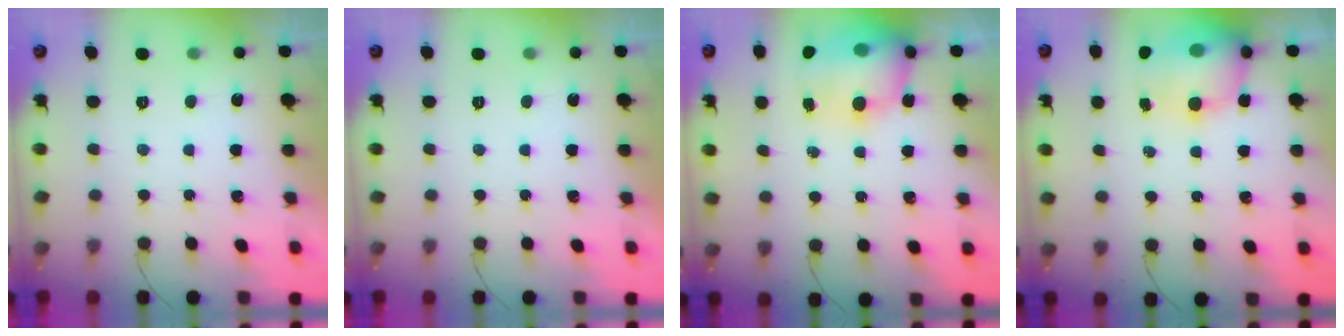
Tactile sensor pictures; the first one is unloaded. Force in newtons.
{"total": 0.0}
{"total": 14.6, "press": 14.3, "slide": 3.3}
{"total": 14.6, "press": 14.2, "slide": 3.4}